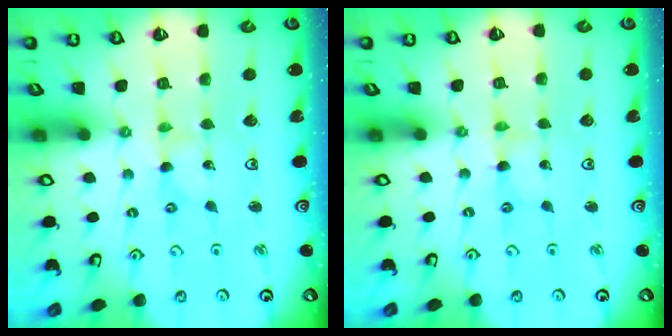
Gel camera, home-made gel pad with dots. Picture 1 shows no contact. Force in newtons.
{"total": 1.3, "press": 1.3, "slide": 0.1}